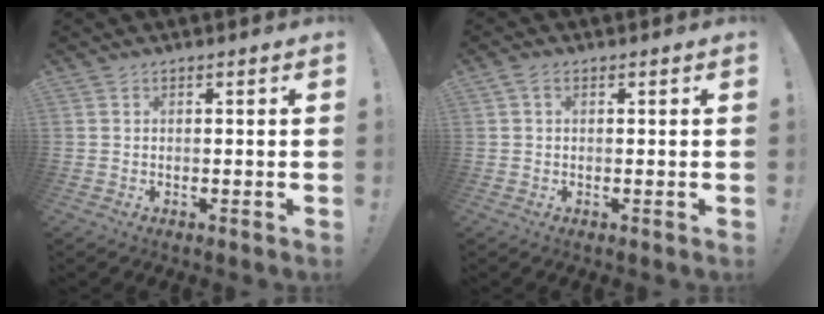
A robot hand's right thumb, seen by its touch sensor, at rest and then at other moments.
{"total": 1.5, "force": [0.4, 1.0, 1.1], "torque": [-0.021, 0.005, 0.006]}